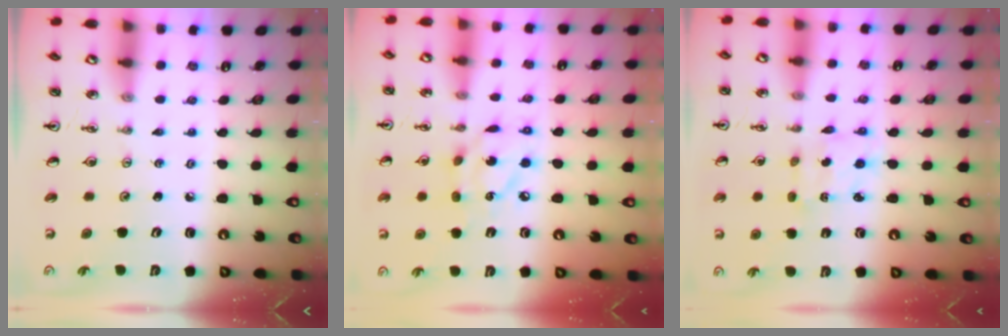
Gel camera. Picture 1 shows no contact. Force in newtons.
{"total": 9.3, "press": 9.3, "slide": 0.4}
{"total": 2.2, "press": 2.1, "slide": 0.7}